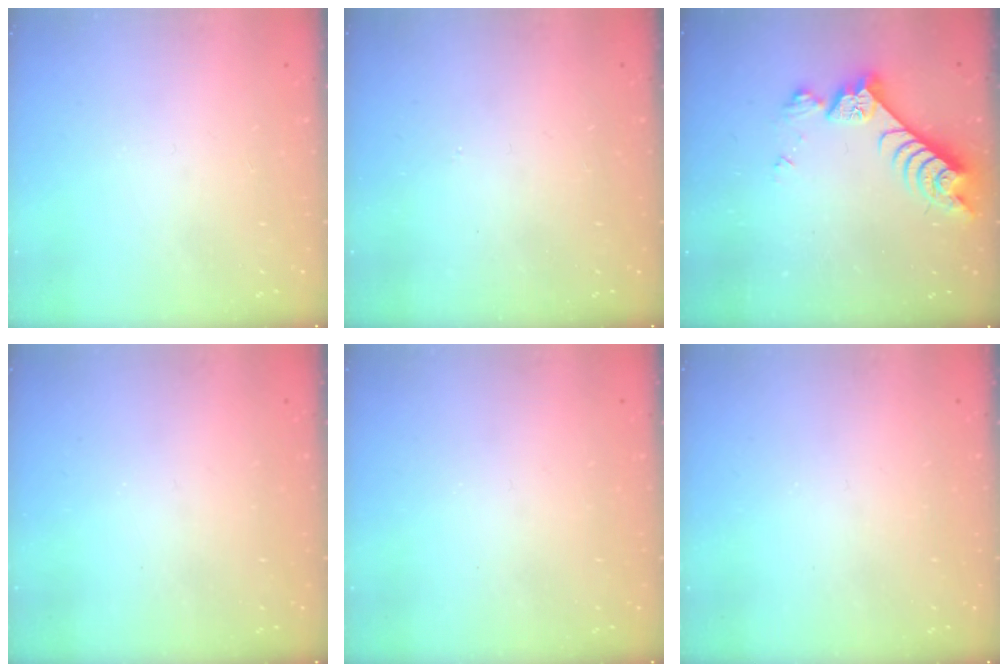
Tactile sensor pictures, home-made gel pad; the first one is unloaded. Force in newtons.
{"total": 3.0, "press": 3.0, "slide": 0.4}
{"total": 7.3, "press": 7.2, "slide": 1.2}
{"total": 0.0}
{"total": 0.0}
{"total": 0.0}